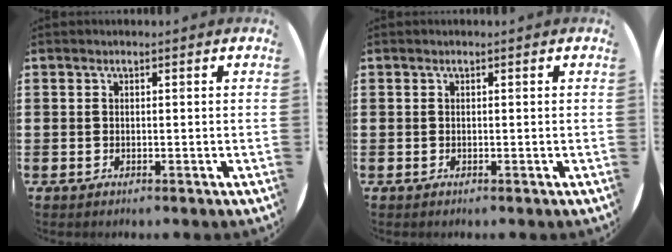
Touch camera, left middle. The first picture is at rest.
{"total": 0.0}